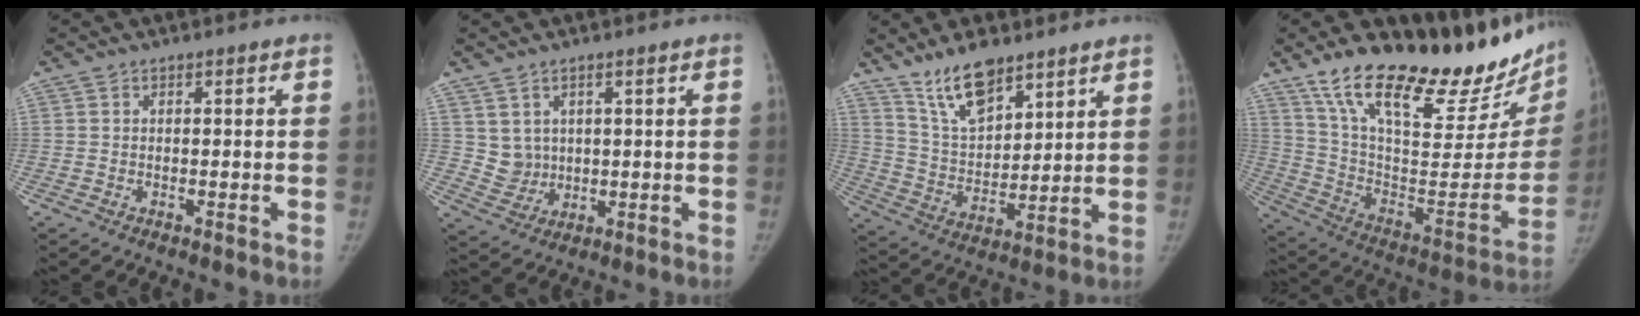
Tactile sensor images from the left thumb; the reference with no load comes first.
{"total": 4.4, "force": [1.6, 3.8, 1.2], "torque": [-0.007, -0.017, 0.044]}
{"total": 11.8, "force": [8.9, 4.7, 6.3], "torque": [-0.091, -0.057, 0.177]}
{"total": 32.5, "force": [24.0, 9.9, 19.5], "torque": [-0.269, -0.105, 0.375]}